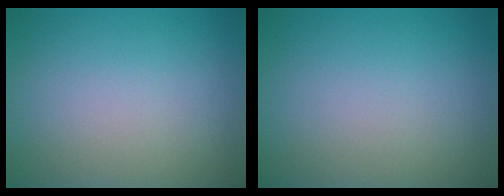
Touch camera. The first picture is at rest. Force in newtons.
{"total": 0.0}